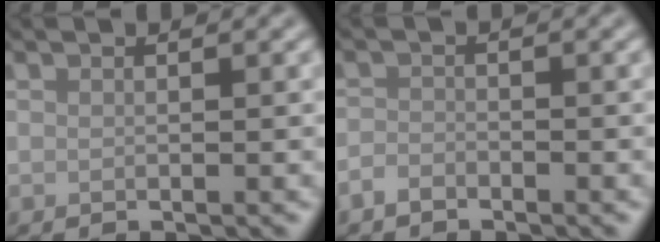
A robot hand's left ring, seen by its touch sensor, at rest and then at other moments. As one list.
[{"total": 1.3, "force": [-1.1, 0.6, 0.4], "torque": [-0.005, 0.002, -0.025]}]